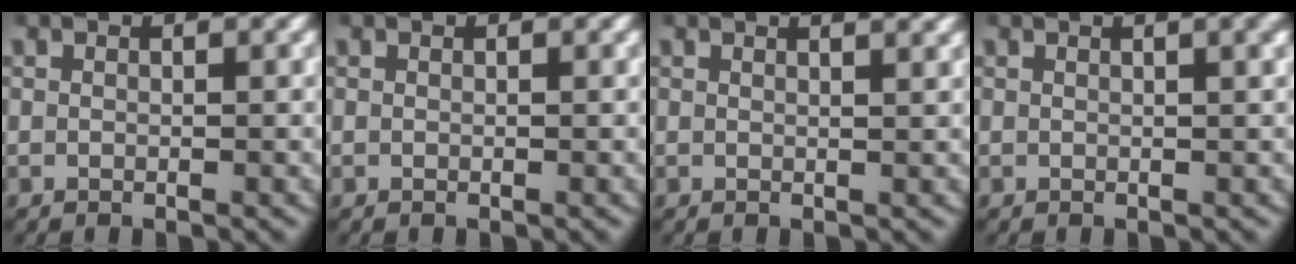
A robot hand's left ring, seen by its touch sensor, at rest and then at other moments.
{"total": 0.0}
{"total": 2.1, "force": [1.5, -0.1, 1.5], "torque": [-0.010, 0.008, 0.020]}
{"total": 2.1, "force": [0.9, 0.2, 1.8], "torque": [-0.009, 0.014, 0.008]}